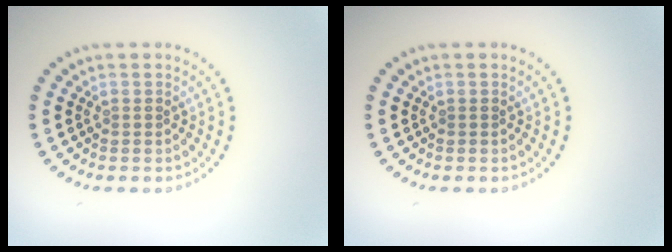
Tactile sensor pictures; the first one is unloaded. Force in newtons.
{"total": 0.0}